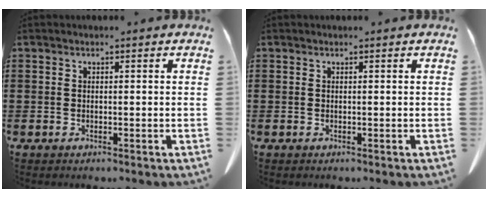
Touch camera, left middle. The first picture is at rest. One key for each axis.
{"total": 0.0}